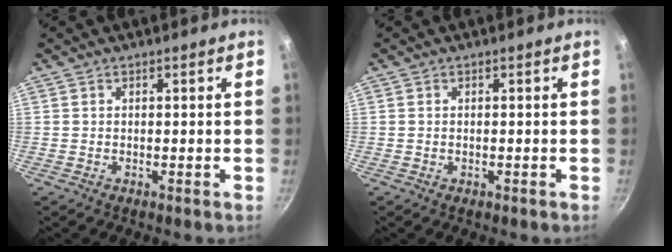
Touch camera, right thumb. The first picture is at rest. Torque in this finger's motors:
{"motor_torque": [-0.94, 0.09, -0.10, 0.11, 0.04]}